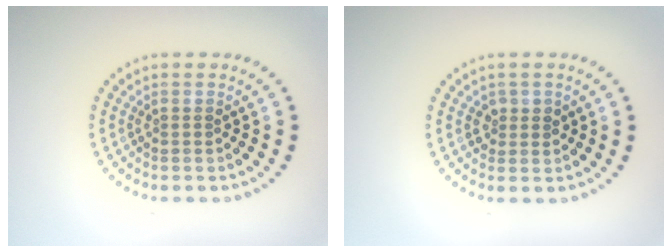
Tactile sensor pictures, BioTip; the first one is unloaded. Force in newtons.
{"total": 1.3, "press": 1.3, "slide": 0.4}